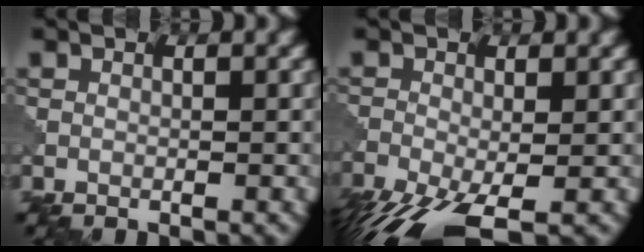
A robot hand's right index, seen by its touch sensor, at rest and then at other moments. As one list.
[{"total": 8.2, "force": [-4.4, 3.3, 6.1], "torque": [-0.129, -0.023, -0.082]}]